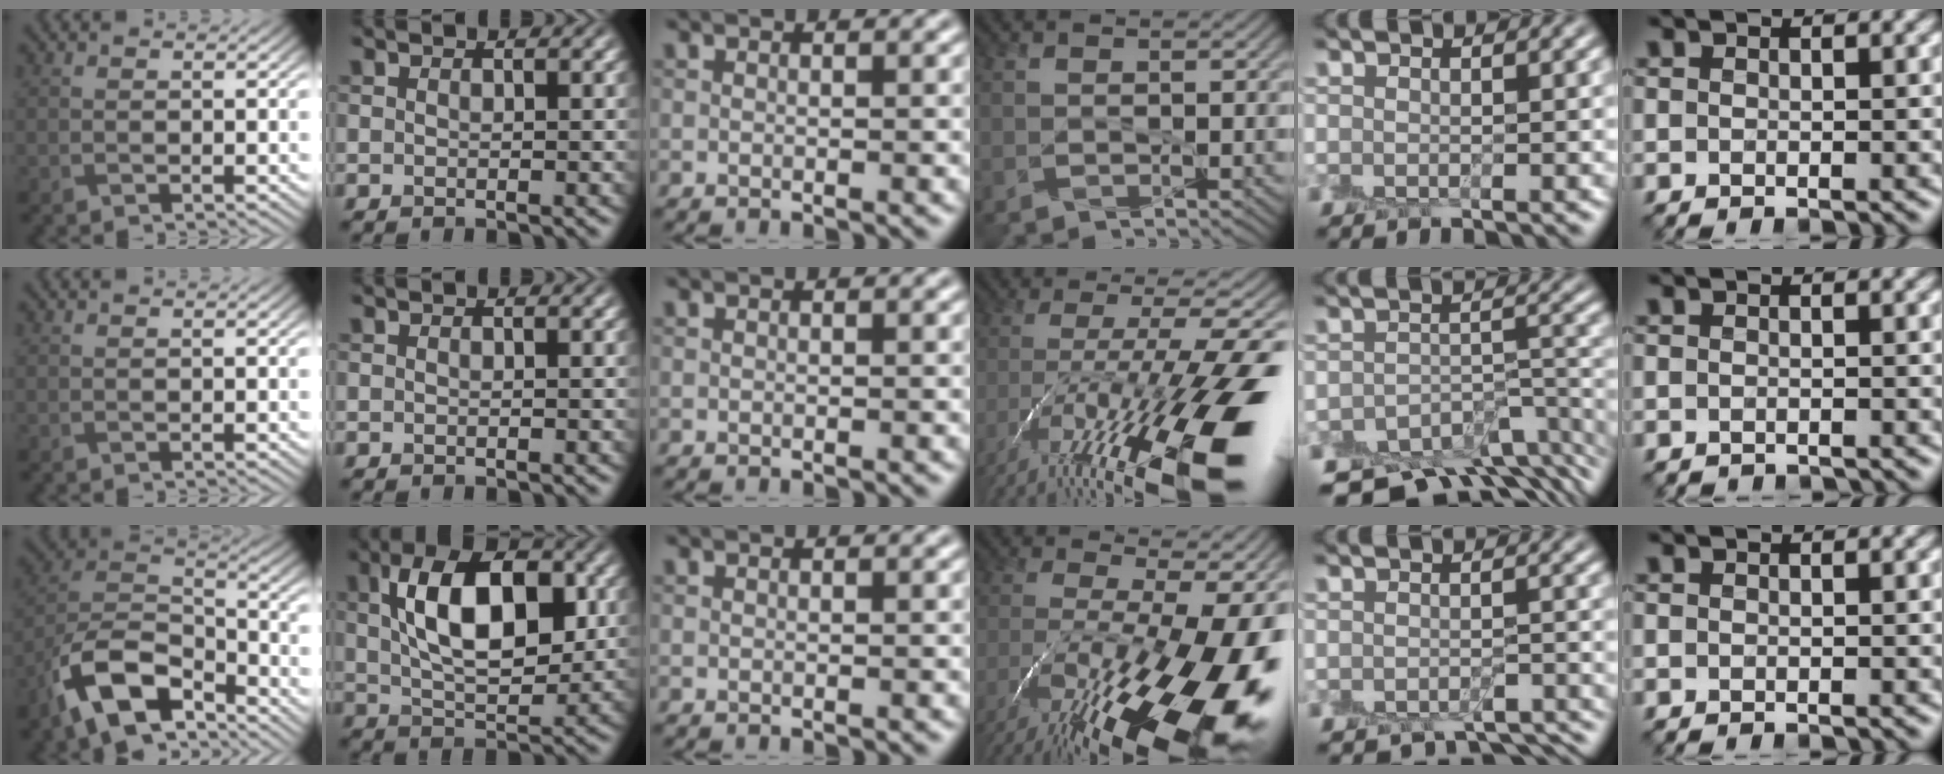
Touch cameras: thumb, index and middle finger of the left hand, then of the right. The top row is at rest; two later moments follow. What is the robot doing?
{"motion": "peel", "object": "envelope seal"}